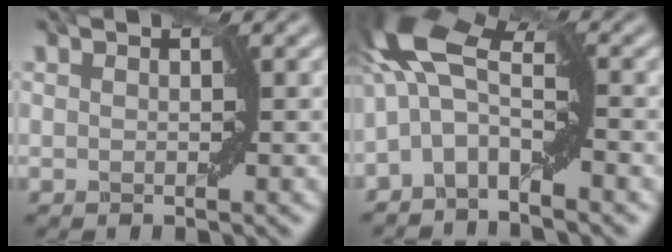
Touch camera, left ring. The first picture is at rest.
{"total": 6.2, "force": [-1.5, 2.9, 5.2], "torque": [-0.097, 0.019, -0.048]}